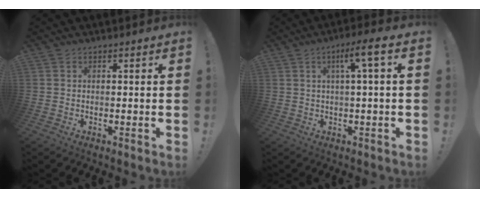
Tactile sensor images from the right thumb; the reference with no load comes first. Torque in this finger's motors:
{"motor_torque": [-0.03, 0.04, -0.18, -0.04, 0.06]}